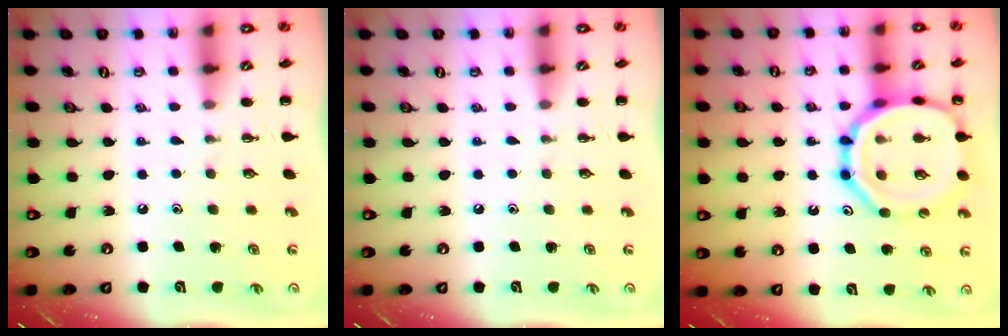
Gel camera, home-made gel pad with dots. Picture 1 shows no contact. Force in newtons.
{"total": 0.0}
{"total": 18.9, "press": 18.8, "slide": 2.1}